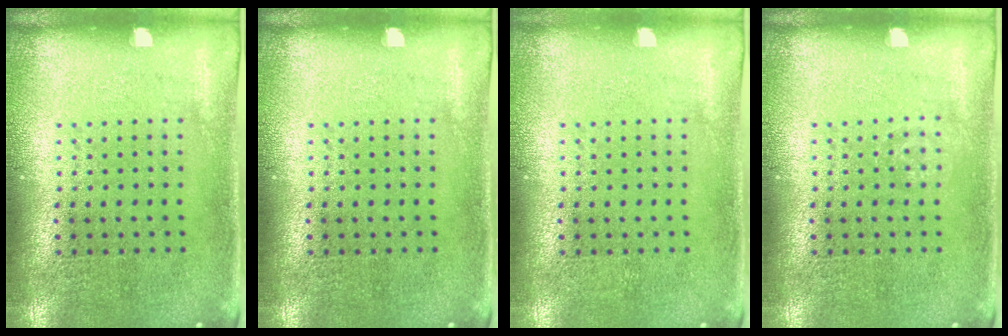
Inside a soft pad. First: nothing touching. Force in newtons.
{"total": 0.0}
{"total": 0.0}
{"total": 0.6, "press": 0.6, "slide": 0.2}